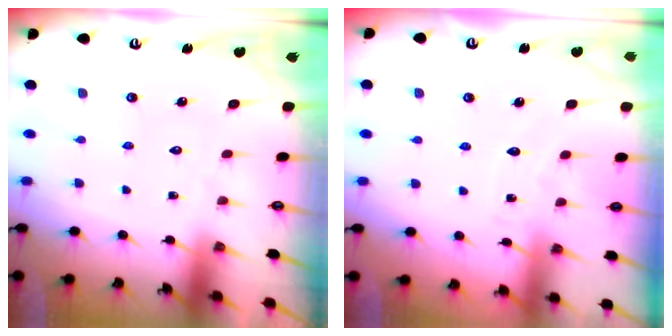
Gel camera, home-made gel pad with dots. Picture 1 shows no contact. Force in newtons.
{"total": 3.0, "press": 3.0, "slide": 0.3}